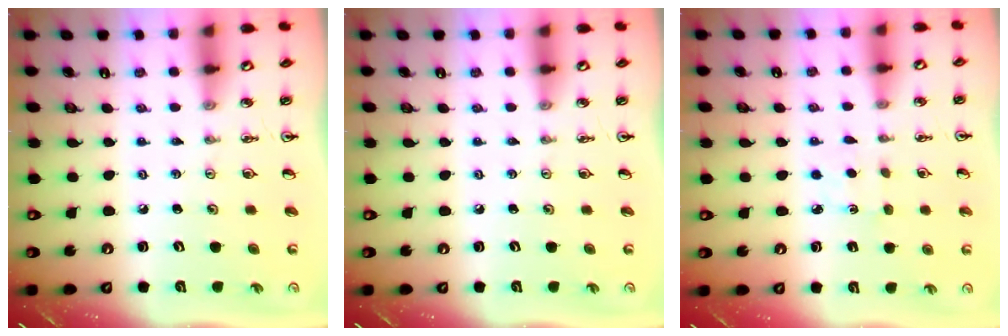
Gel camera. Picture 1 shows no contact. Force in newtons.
{"total": 0.0}
{"total": 2.8, "press": 2.8, "slide": 0.4}